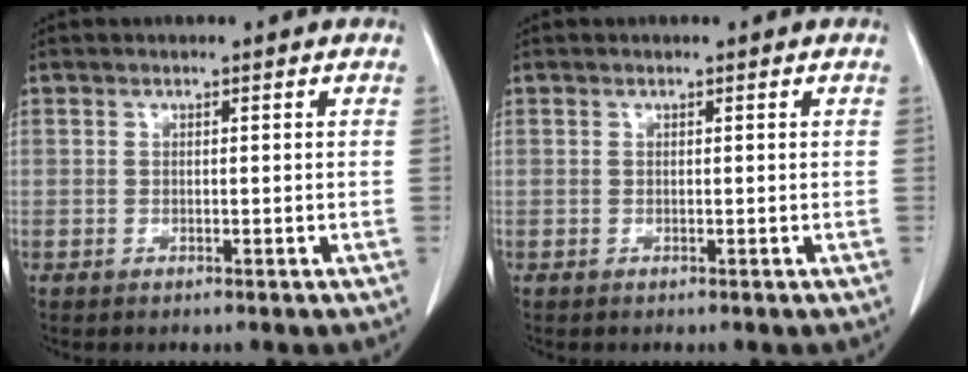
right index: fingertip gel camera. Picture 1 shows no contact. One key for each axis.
{"total": 0.0}